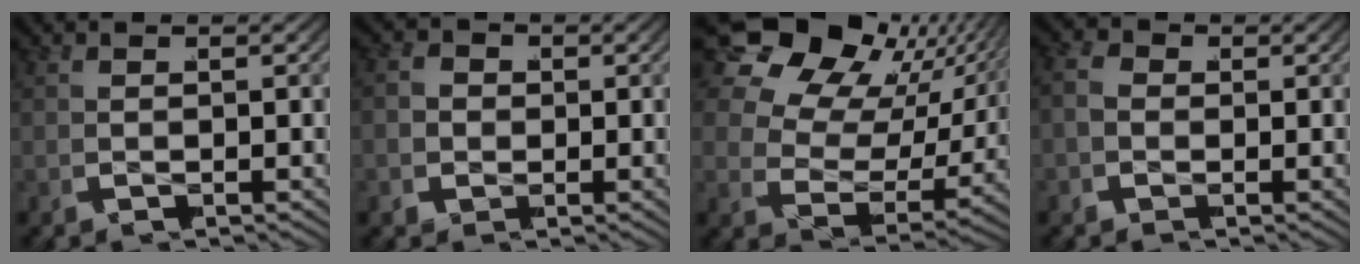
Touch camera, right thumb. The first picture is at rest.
{"total": 2.9, "force": [-0.1, 2.6, 1.2], "torque": [-0.025, -0.006, -0.004]}
{"total": 11.0, "force": [2.9, 7.3, 7.7], "torque": [-0.164, -0.001, 0.039]}
{"total": 2.5, "force": [-0.2, 2.1, 1.3], "torque": [-0.031, -0.003, -0.010]}